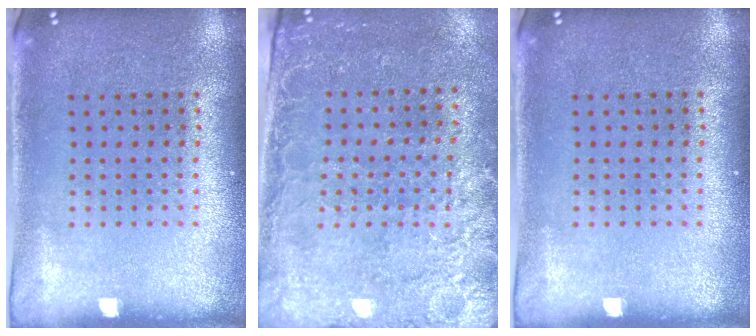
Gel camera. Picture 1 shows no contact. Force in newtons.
{"total": 2.7, "press": 2.4, "slide": 1.2}
{"total": 0.0}